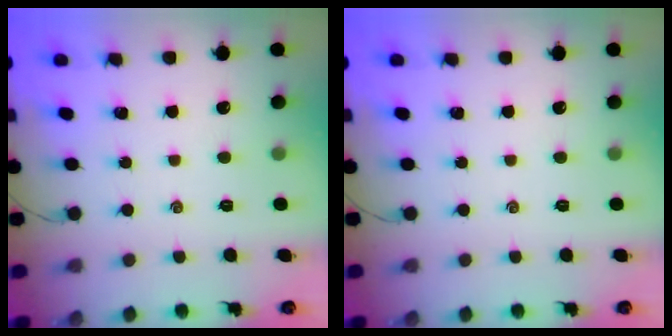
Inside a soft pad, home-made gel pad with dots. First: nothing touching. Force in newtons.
{"total": 0.0}